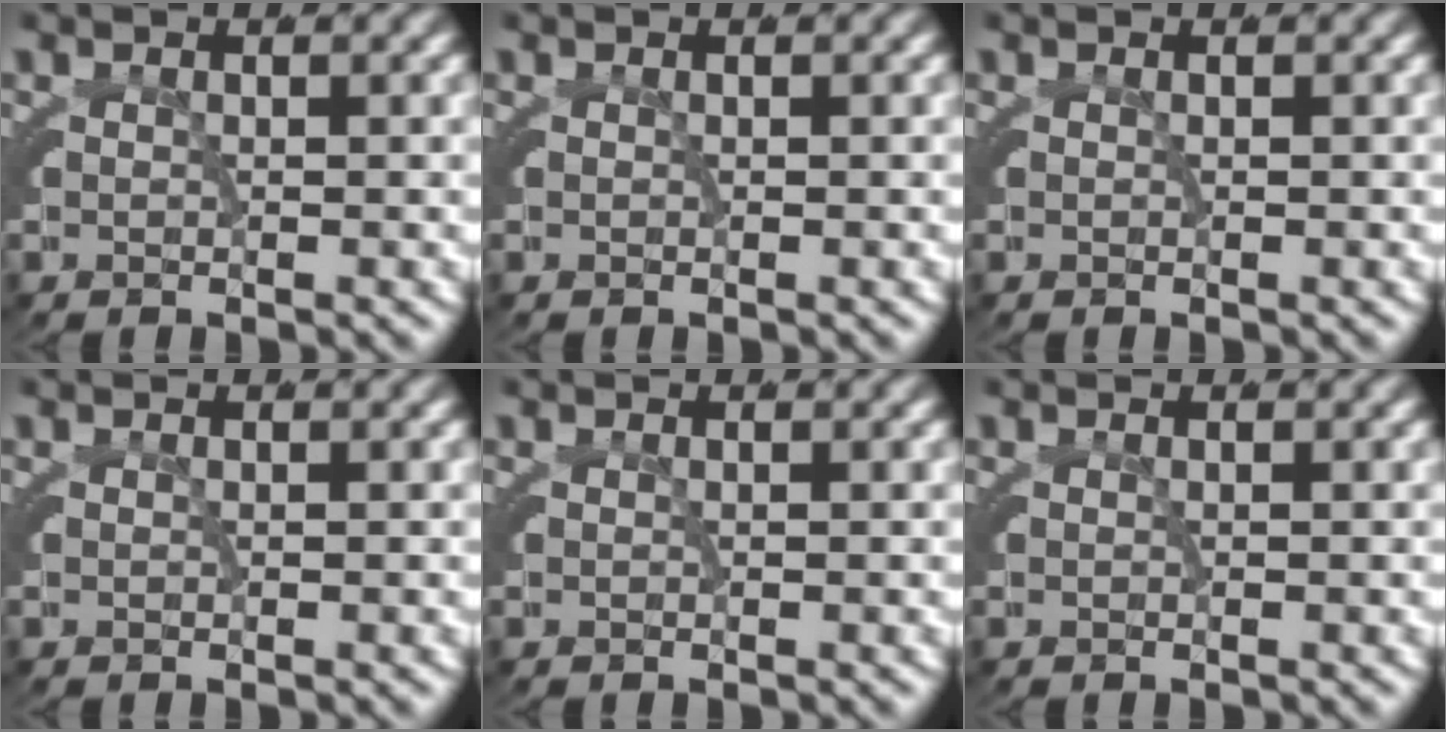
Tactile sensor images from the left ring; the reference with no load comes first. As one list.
[{"total": 0.0}, {"total": 0.0}, {"total": 0.0}, {"total": 0.0}, {"total": 0.0}]